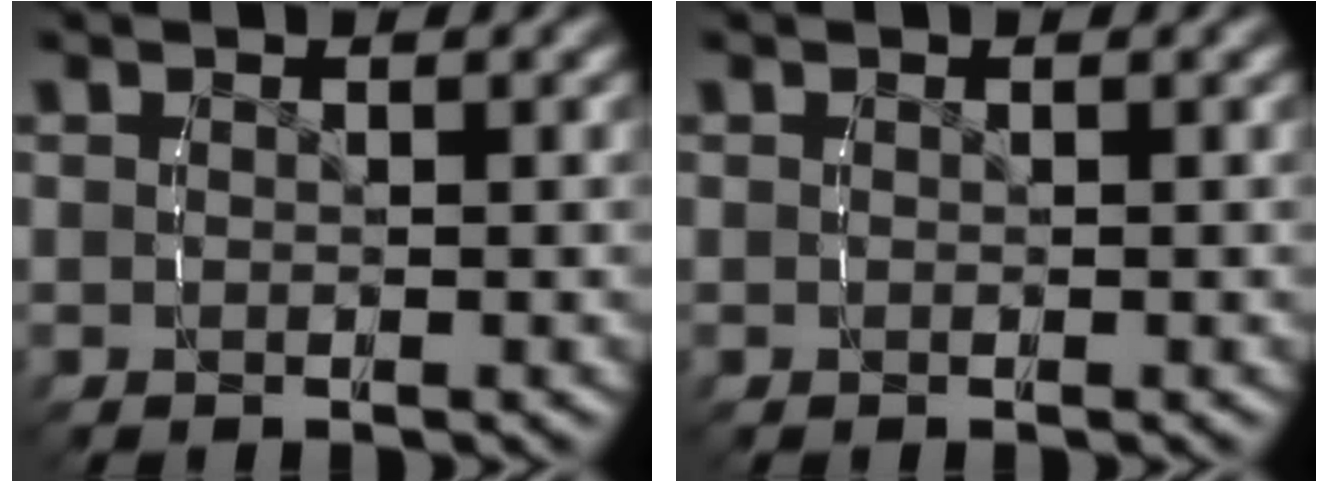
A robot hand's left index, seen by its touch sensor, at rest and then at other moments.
{"total": 0.0}